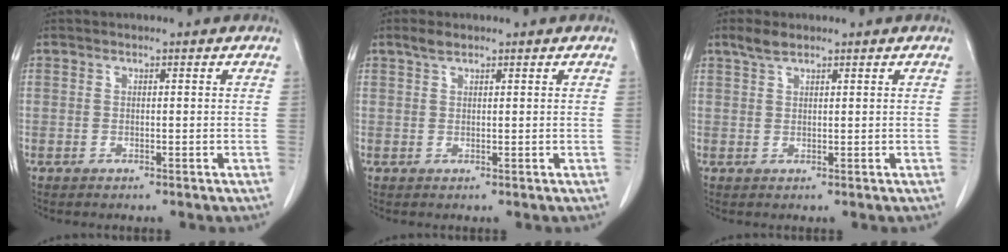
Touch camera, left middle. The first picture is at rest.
{"total": 1.6, "force": [1.3, 0.5, 0.8], "torque": [-0.022, 0.006, 0.026]}
{"total": 2.3, "force": [1.8, 0.6, 1.2], "torque": [-0.032, 0.007, 0.037]}